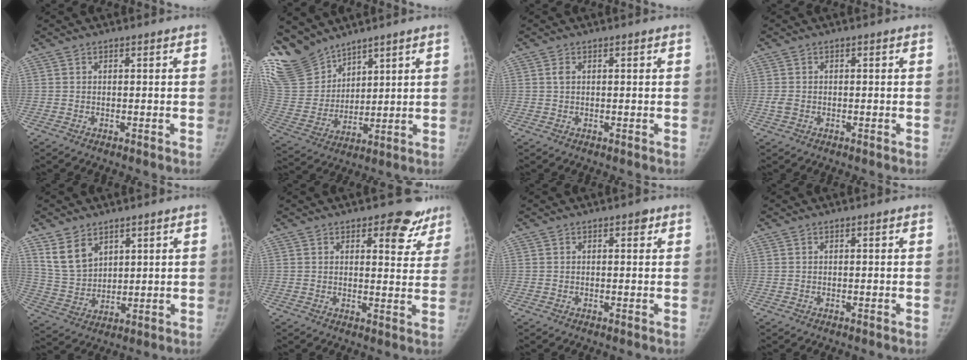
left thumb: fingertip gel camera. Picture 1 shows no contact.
{"total": 15.8, "force": [13.2, 7.5, 4.3], "torque": [-0.081, -0.057, 0.284]}
{"total": 1.3, "force": [0.4, 0.7, 0.9], "torque": [-0.018, 0.002, 0.009]}
{"total": 1.6, "force": [-0.4, 1.2, 0.9], "torque": [-0.020, 0.000, -0.010]}
{"total": 7.9, "force": [4.8, 5.1, 3.7], "torque": [-0.054, -0.024, 0.109]}
{"total": 8.3, "force": [5.6, 4.1, 4.4], "torque": [-0.011, -0.031, 0.064]}
{"total": 1.2, "force": [0.6, 0.7, 0.8], "torque": [-0.004, -0.001, 0.005]}
{"total": 0.0}